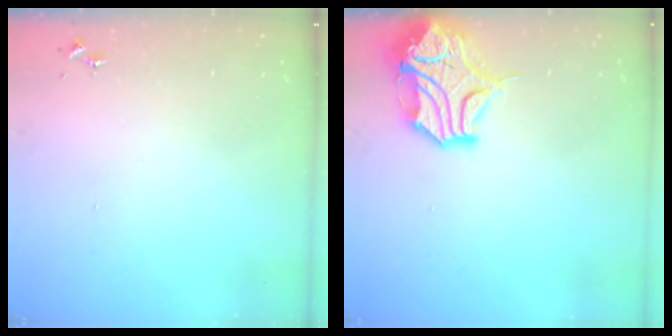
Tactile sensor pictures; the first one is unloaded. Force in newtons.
{"total": 15.8, "press": 15.6, "slide": 2.5}